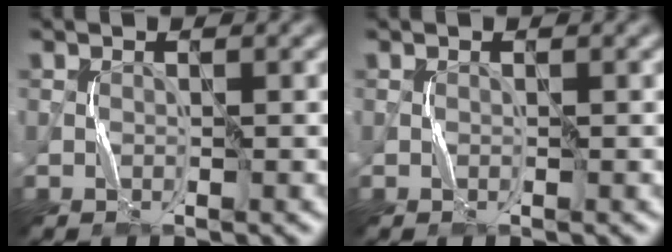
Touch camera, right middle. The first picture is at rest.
{"total": 0.0}